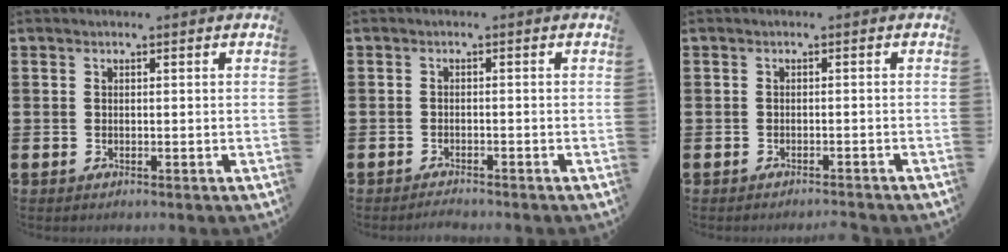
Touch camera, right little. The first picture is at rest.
{"total": 1.1, "force": [-1.1, 0.0, 0.1], "torque": [-0.006, -0.001, -0.022]}
{"total": 0.9, "force": [-0.9, -0.2, 0.0], "torque": [0.000, 0.001, -0.019]}